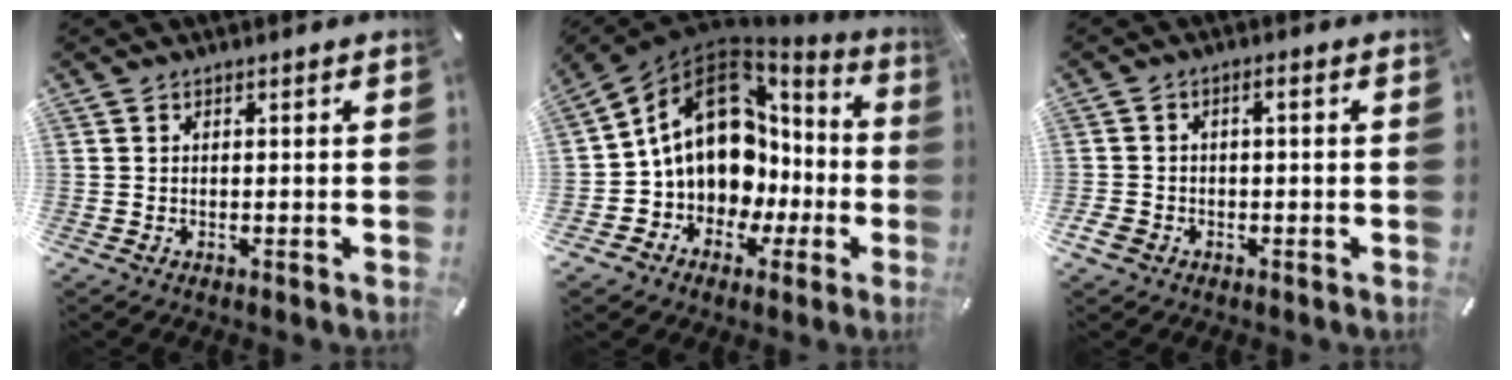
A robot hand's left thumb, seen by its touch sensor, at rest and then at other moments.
{"total": 17.0, "force": [3.8, 13.5, 9.6], "torque": [-0.178, -0.024, 0.076]}
{"total": 3.3, "force": [-1.3, 2.3, 1.8], "torque": [-0.032, 0.008, -0.025]}